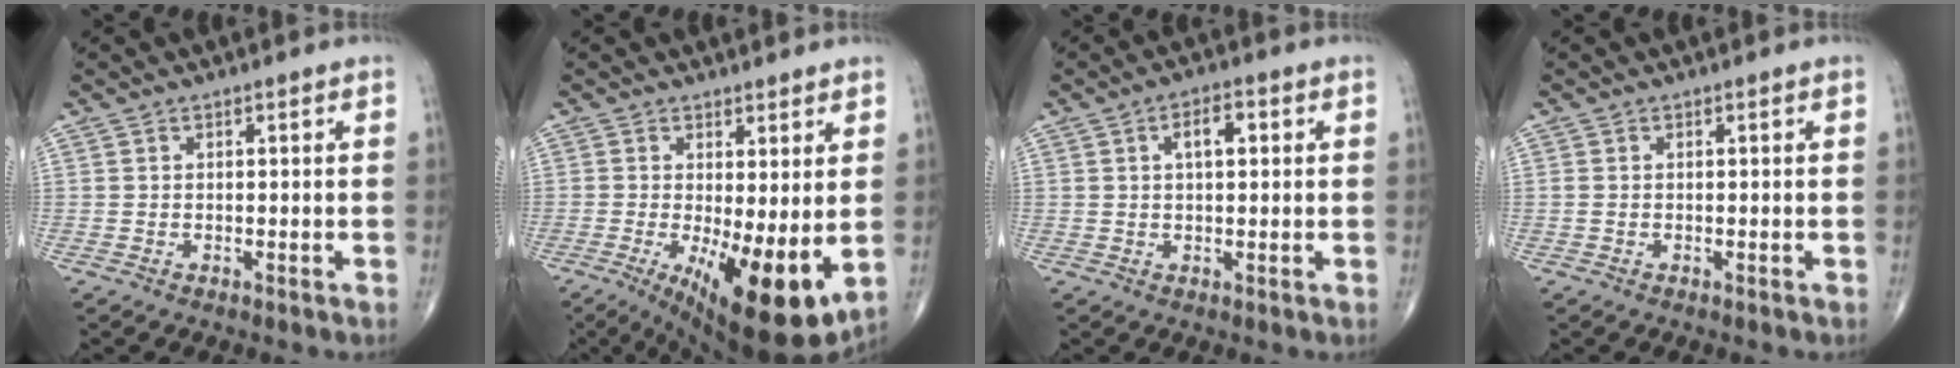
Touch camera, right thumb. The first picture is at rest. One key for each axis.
{"total": 13.9, "fx": -2.0, "fy": 4.6, "fz": 13.0, "tx": -0.201, "ty": -0.032, "tz": -0.016}
{"total": 4.7, "fx": 1.2, "fy": 2.2, "fz": 4.0, "tx": -0.059, "ty": 0.007, "tz": 0.017}
{"total": 0.5, "fx": 0.0, "fy": 0.3, "fz": 0.4, "tx": -0.016, "ty": 0.005, "tz": 0.002}